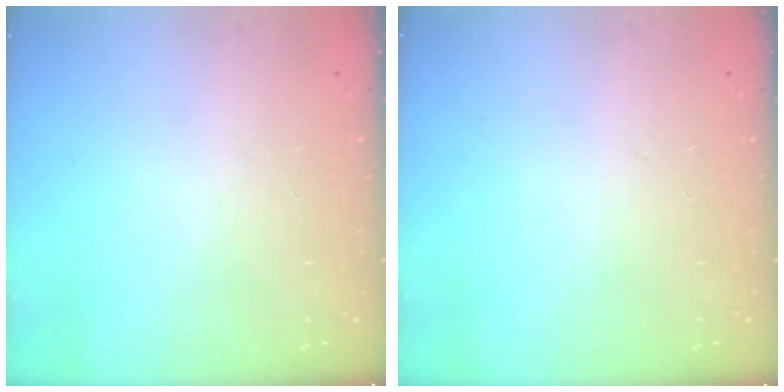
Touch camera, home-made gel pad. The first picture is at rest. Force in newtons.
{"total": 0.0}